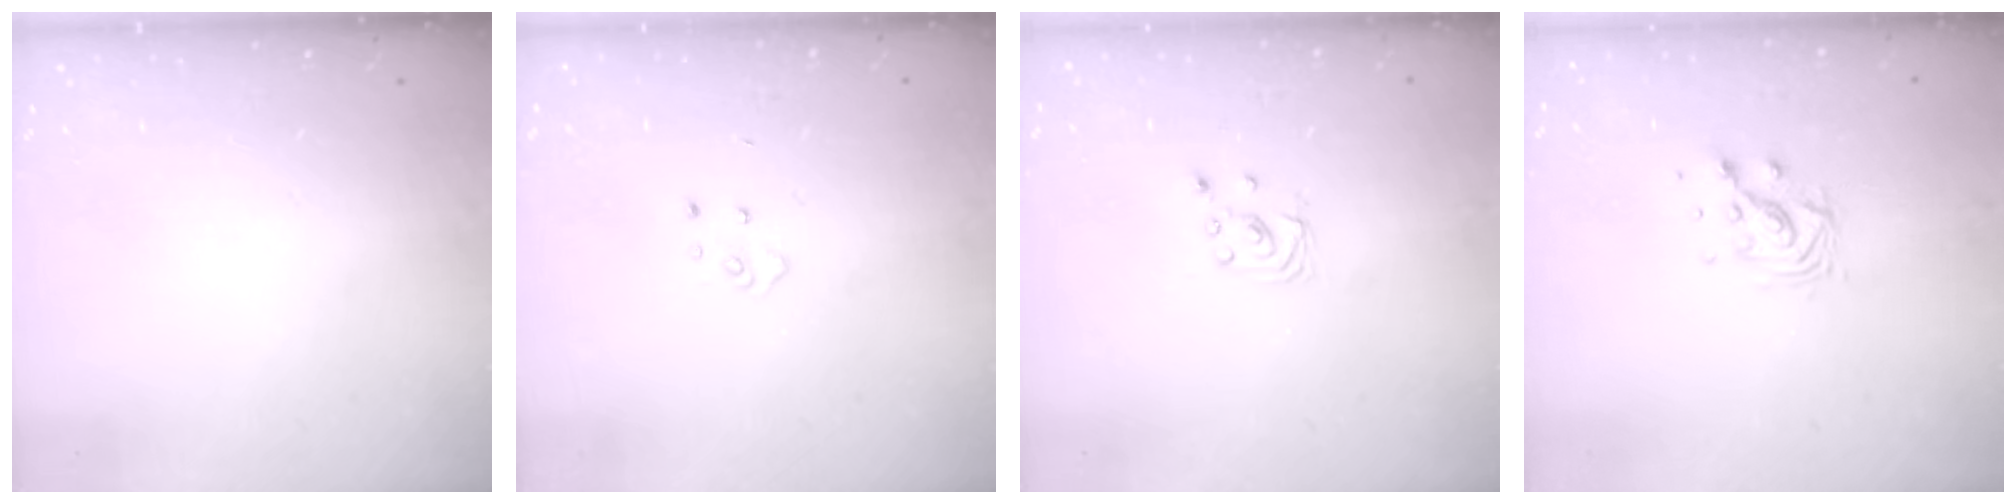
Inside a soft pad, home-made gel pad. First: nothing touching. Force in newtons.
{"total": 3.4, "press": 3.4, "slide": 0.4}
{"total": 2.2, "press": 2.2, "slide": 0.2}
{"total": 7.0, "press": 7.0, "slide": 0.2}